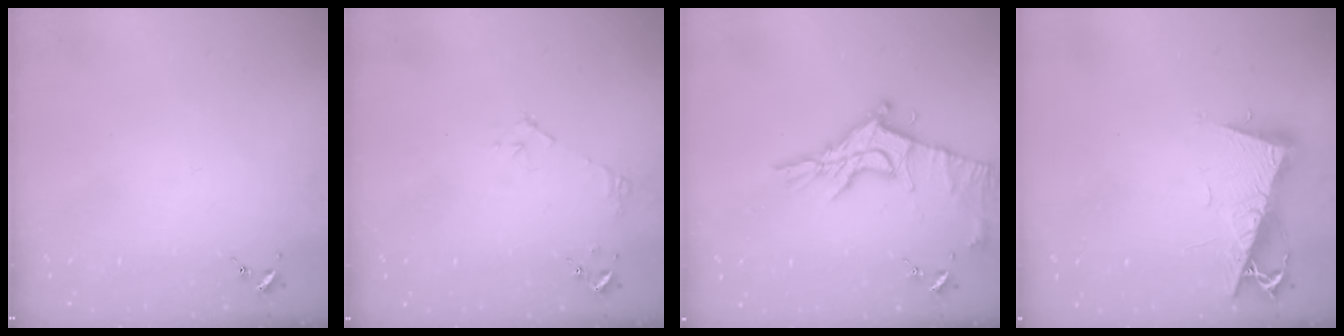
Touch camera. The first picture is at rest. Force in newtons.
{"total": 6.4, "press": 6.4, "slide": 0.6}
{"total": 15.1, "press": 15.0, "slide": 1.2}
{"total": 10.1, "press": 10.0, "slide": 1.3}